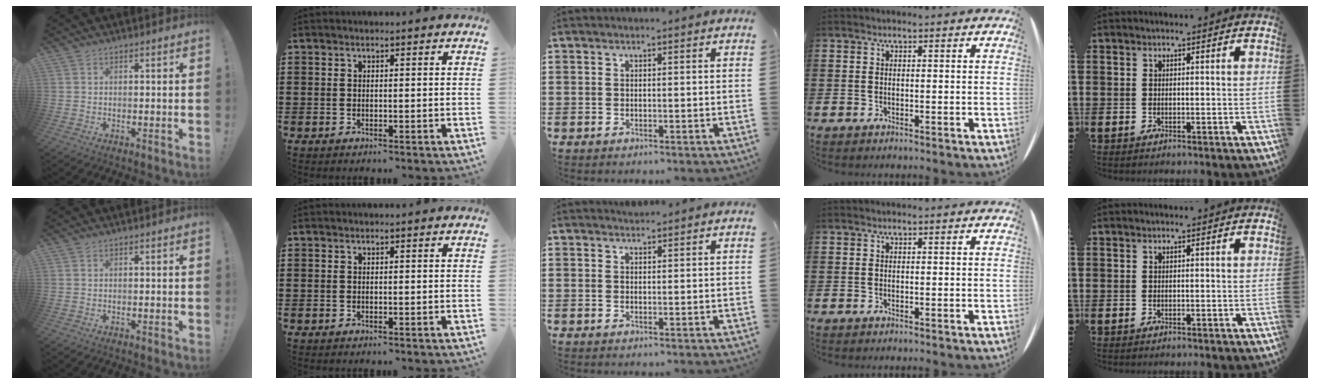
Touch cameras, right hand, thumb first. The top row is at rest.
{"middle": {"total": 1.1, "force": [1.1, 0.1, -0.2], "torque": [0.000, -0.001, 0.021]}}